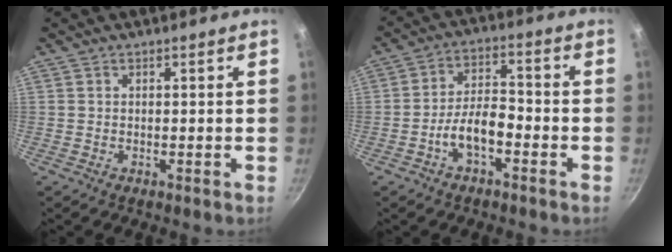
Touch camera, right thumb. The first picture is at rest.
{"total": 7.5, "force": [-3.4, 3.5, 5.7], "torque": [-0.092, 0.042, -0.063]}